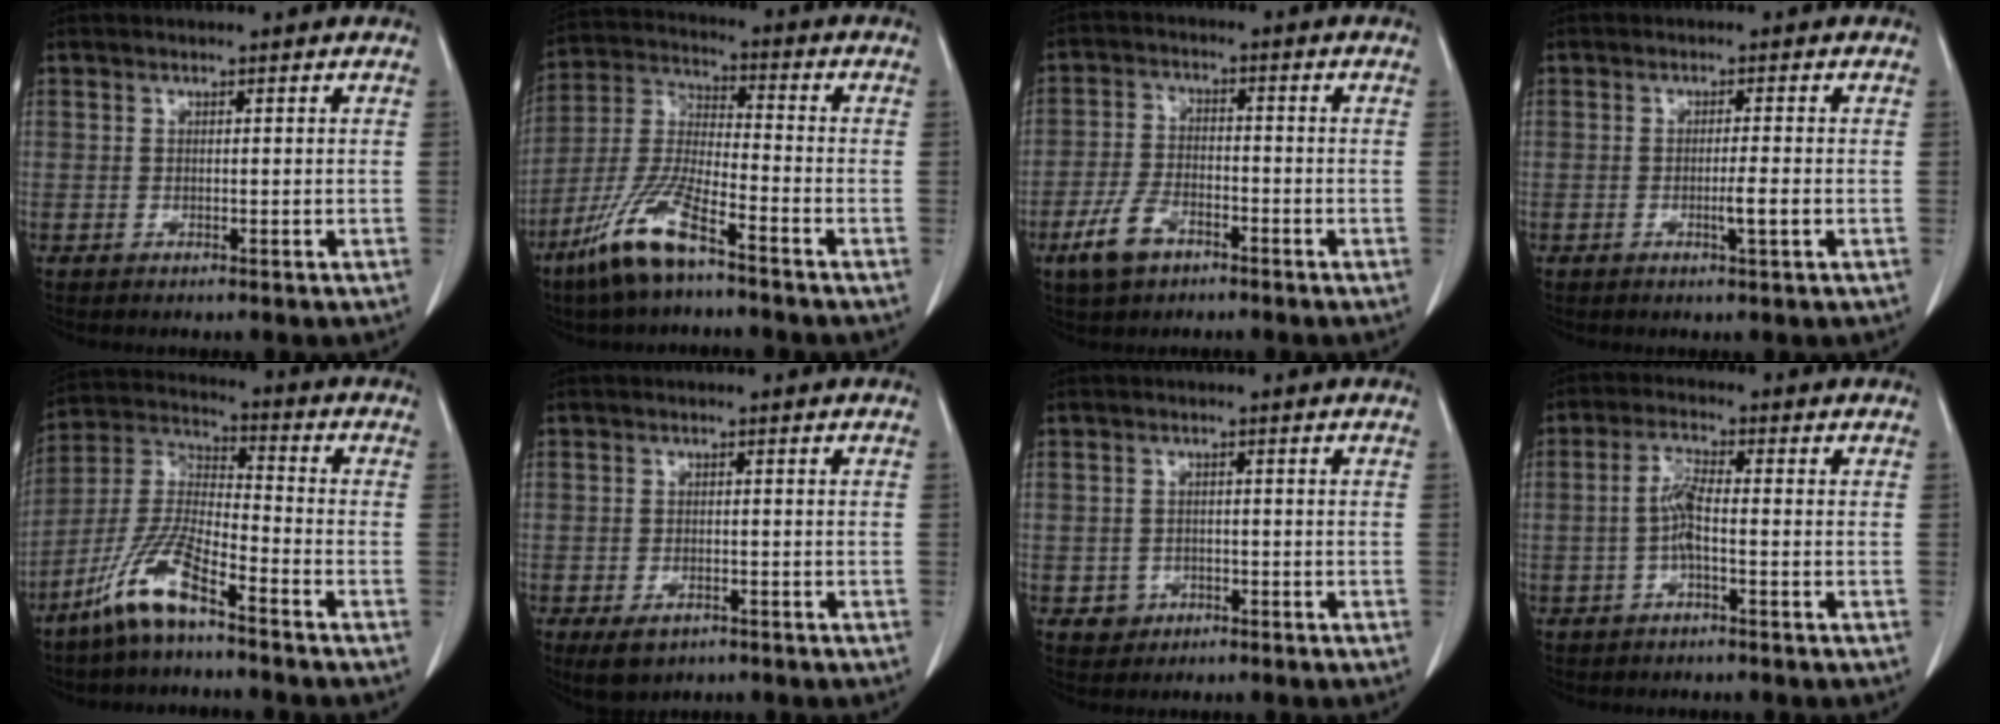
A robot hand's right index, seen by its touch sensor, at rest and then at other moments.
{"total": 11.7, "force": [-7.7, 1.8, 8.7], "torque": [-0.194, -0.022, -0.155]}
{"total": 6.6, "force": [-4.0, 3.2, 4.2], "torque": [-0.096, -0.001, -0.073]}
{"total": 2.7, "force": [-0.8, -0.2, 2.6], "torque": [-0.045, -0.005, -0.013]}
{"total": 10.9, "force": [-7.4, 1.5, 7.9], "torque": [-0.174, -0.013, -0.152]}
{"total": 3.9, "force": [-2.4, 2.1, 2.2], "torque": [-0.043, -0.006, -0.030]}
{"total": 2.5, "force": [-1.0, 2.3, 0.2], "torque": [0.003, 0.011, -0.011]}
{"total": 4.1, "force": [-0.8, 0.6, 3.9], "torque": [-0.084, 0.006, -0.018]}